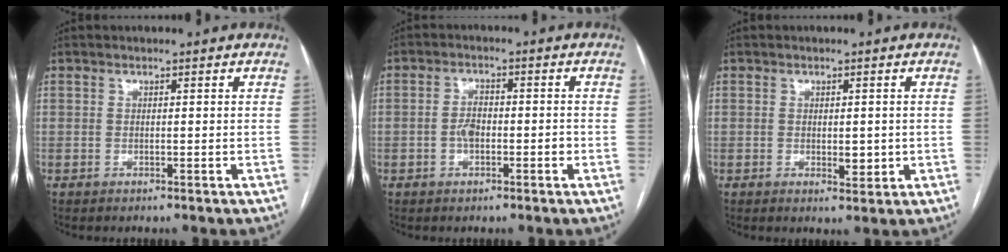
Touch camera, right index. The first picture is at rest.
{"total": 3.3, "force": [-1.0, 1.6, 2.7], "torque": [-0.056, 0.006, -0.018]}
{"total": 2.7, "force": [-0.3, 1.3, 2.3], "torque": [-0.032, -0.004, 0.000]}